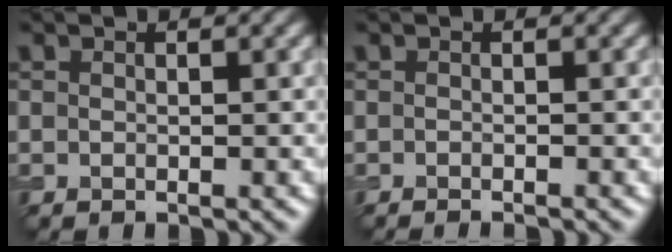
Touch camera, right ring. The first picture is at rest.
{"total": 1.1, "force": [-0.9, 0.3, 0.6], "torque": [0.001, -0.004, -0.014]}